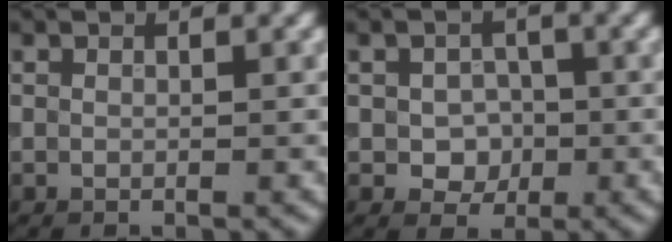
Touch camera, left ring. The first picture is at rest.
{"total": 2.8, "force": [-0.4, 2.3, 1.5], "torque": [-0.022, -0.004, -0.012]}